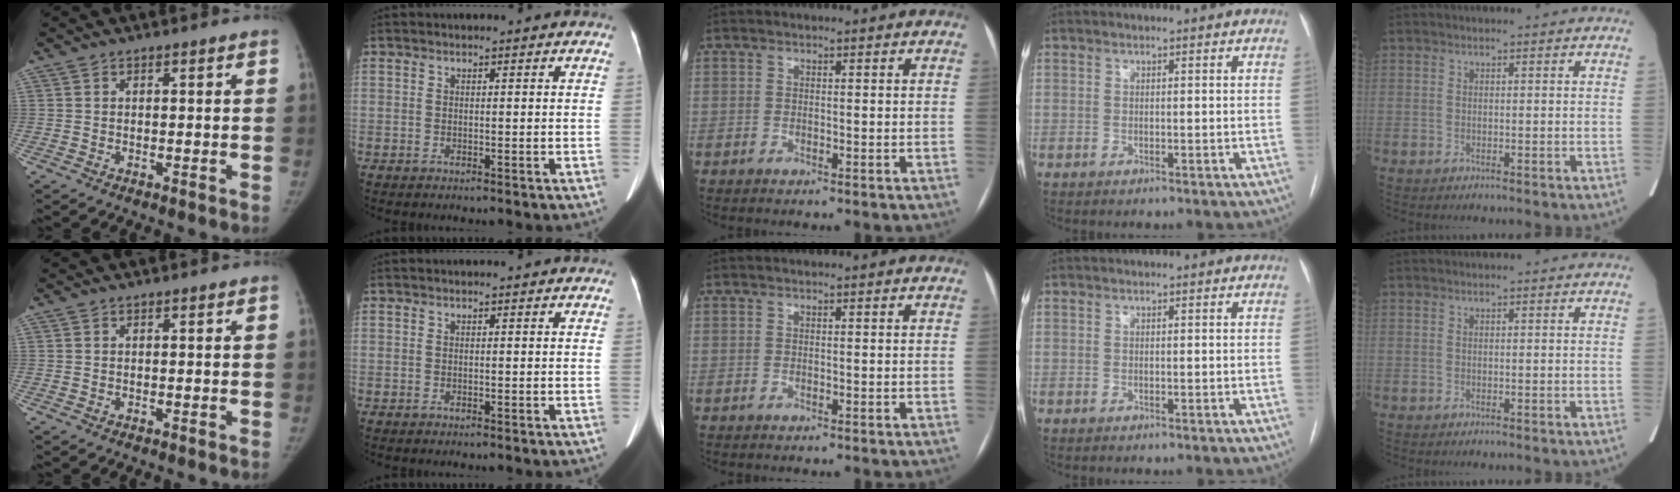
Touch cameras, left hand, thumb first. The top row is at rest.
{}